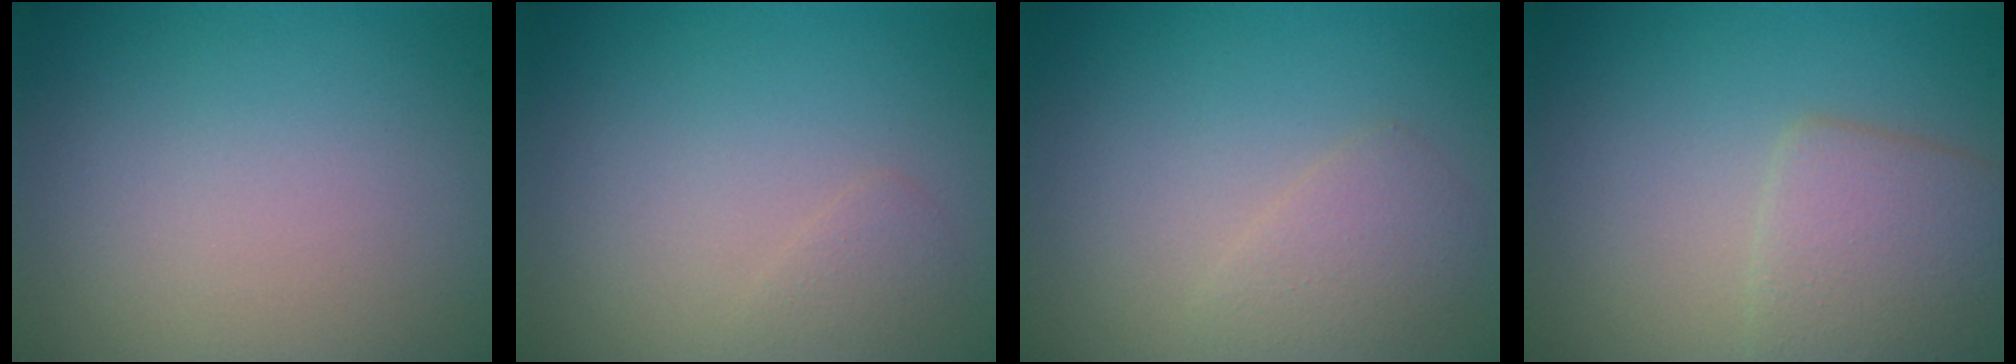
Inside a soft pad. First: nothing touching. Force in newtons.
{"total": 0.8, "press": 0.8, "slide": 0.0}
{"total": 1.7, "press": 1.7, "slide": 0.1}
{"total": 3.6, "press": 3.6, "slide": 0.1}